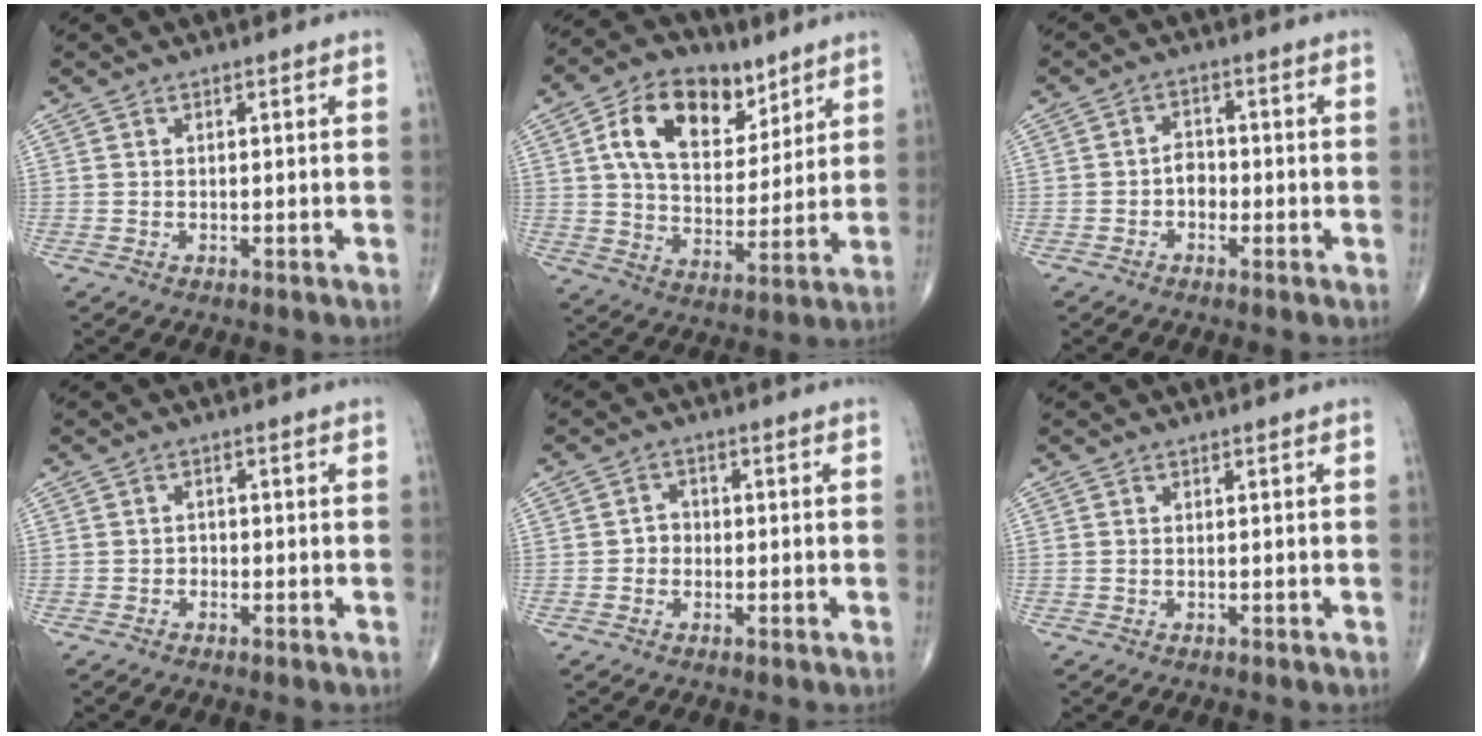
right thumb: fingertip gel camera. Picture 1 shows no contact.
{"total": 16.5, "force": [7.5, 10.3, 10.5], "torque": [-0.143, -0.023, 0.136]}
{"total": 3.1, "force": [-1.0, 2.3, 1.8], "torque": [-0.013, 0.013, -0.027]}
{"total": 1.2, "force": [-0.6, 1.0, 0.2], "torque": [0.007, 0.006, -0.014]}
{"total": 2.4, "force": [-0.5, 2.2, 0.9], "torque": [0.001, 0.009, -0.014]}
{"total": 0.0}